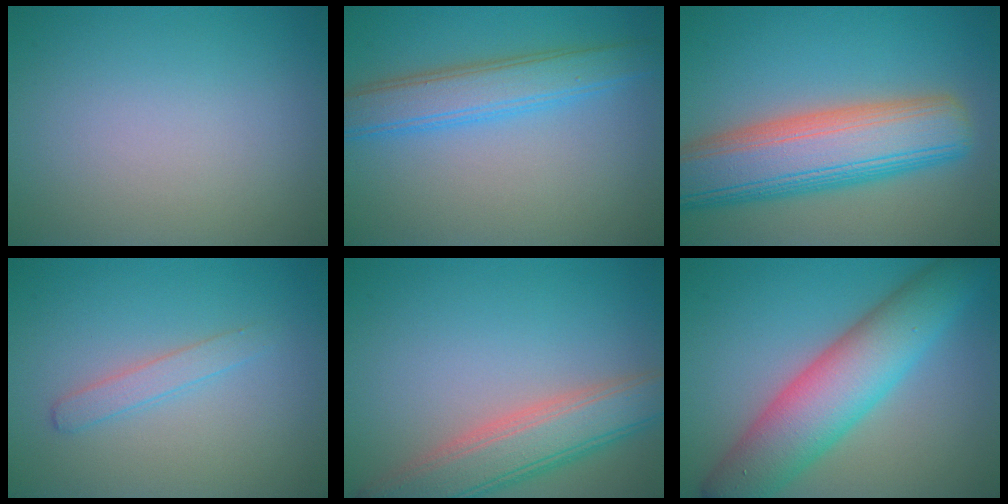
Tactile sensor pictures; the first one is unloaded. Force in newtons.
{"total": 4.5, "press": 4.5, "slide": 0.1}
{"total": 10.2, "press": 10.2, "slide": 0.5}
{"total": 1.6, "press": 1.6, "slide": 0.0}
{"total": 6.2, "press": 6.1, "slide": 0.5}
{"total": 8.7, "press": 8.7, "slide": 0.4}